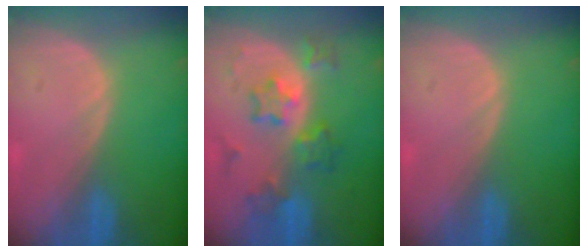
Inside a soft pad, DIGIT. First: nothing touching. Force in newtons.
{"total": 6.8, "press": 6.8, "slide": 0.2}
{"total": 0.0}